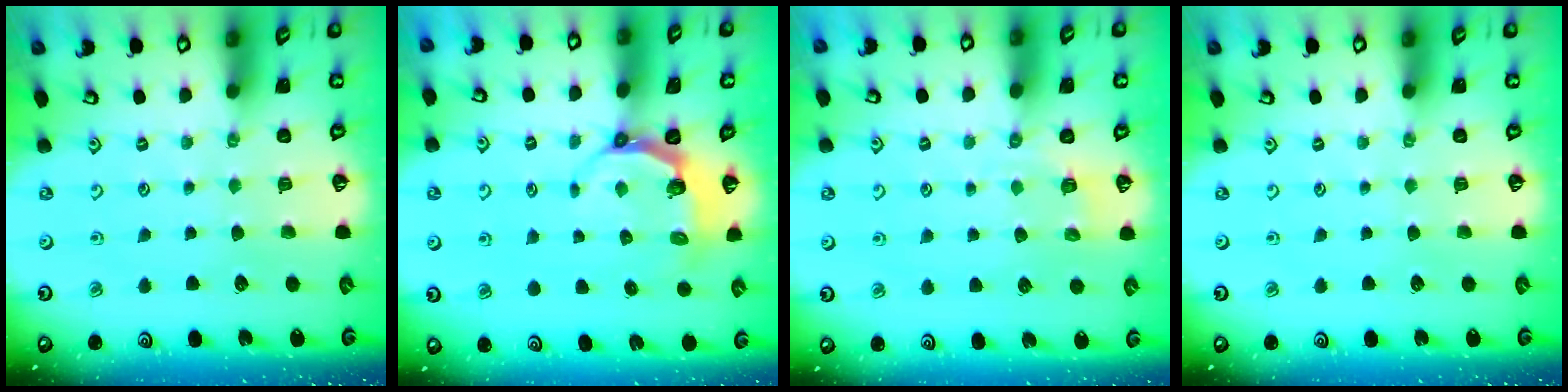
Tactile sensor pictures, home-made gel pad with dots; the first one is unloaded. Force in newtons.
{"total": 5.0, "press": 4.1, "slide": 2.9}
{"total": 2.1, "press": 1.0, "slide": 1.9}
{"total": 0.0}